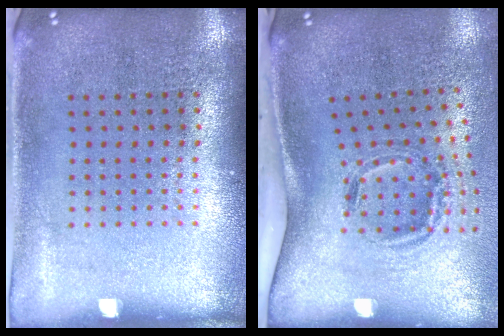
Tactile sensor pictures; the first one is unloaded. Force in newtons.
{"total": 1.9, "press": 1.2, "slide": 1.5}